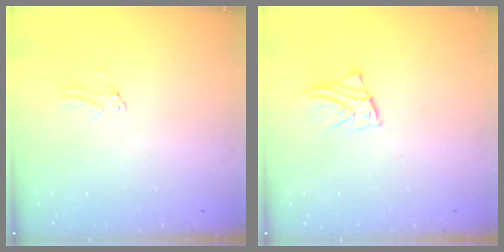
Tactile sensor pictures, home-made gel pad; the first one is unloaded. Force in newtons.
{"total": 2.1, "press": 2.1, "slide": 0.1}